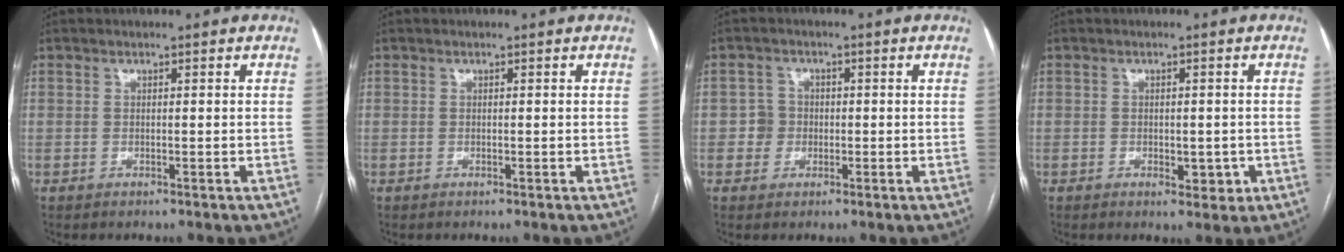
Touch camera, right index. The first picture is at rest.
{"total": 0.0}
{"total": 2.7, "force": [-0.4, 2.7, 0.3], "torque": [0.006, 0.011, -0.007]}
{"total": 3.3, "force": [-1.1, 1.8, 2.6], "torque": [-0.030, 0.001, -0.008]}